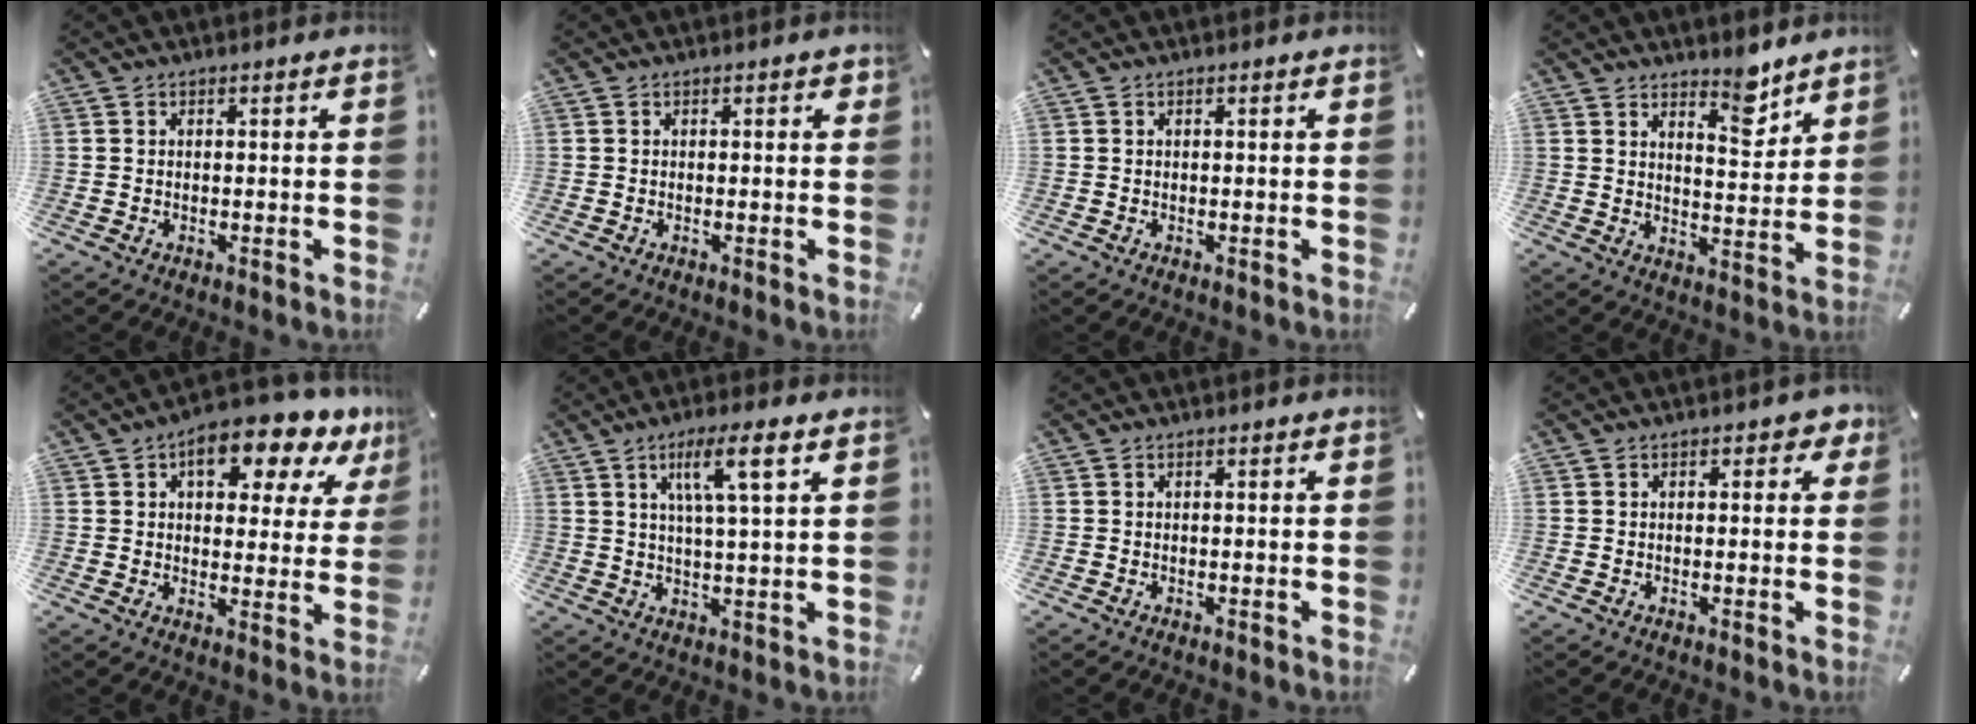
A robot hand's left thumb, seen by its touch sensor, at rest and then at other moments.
{"total": 0.6, "force": [0.1, 0.4, 0.4], "torque": [-0.008, 0.004, 0.001]}
{"total": 0.0}
{"total": 7.5, "force": [6.2, 2.9, 3.1], "torque": [-0.016, -0.056, 0.103]}
{"total": 12.3, "force": [7.2, 6.3, 7.7], "torque": [-0.090, -0.038, 0.117]}
{"total": 8.8, "force": [3.9, 0.9, 7.8], "torque": [-0.144, -0.004, 0.061]}
{"total": 0.0}
{"total": 2.6, "force": [0.6, 1.5, 2.0], "torque": [-0.024, 0.001, 0.006]}